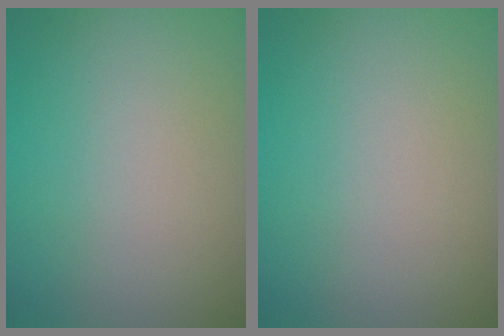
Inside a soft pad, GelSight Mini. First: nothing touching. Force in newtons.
{"total": 0.0}